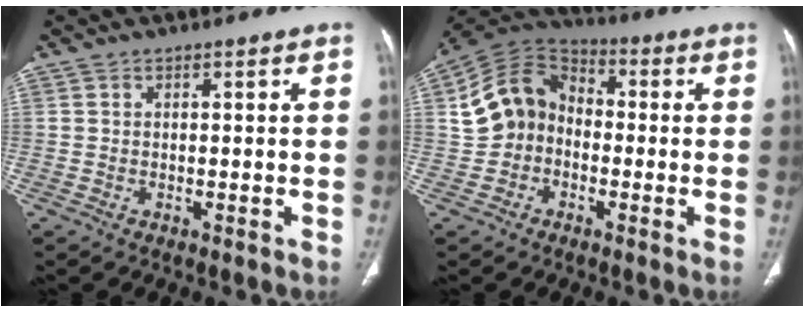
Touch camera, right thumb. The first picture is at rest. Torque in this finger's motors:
{"motor_torque": [-0.22, 0.66, 0.30, 0.68, 0.17]}